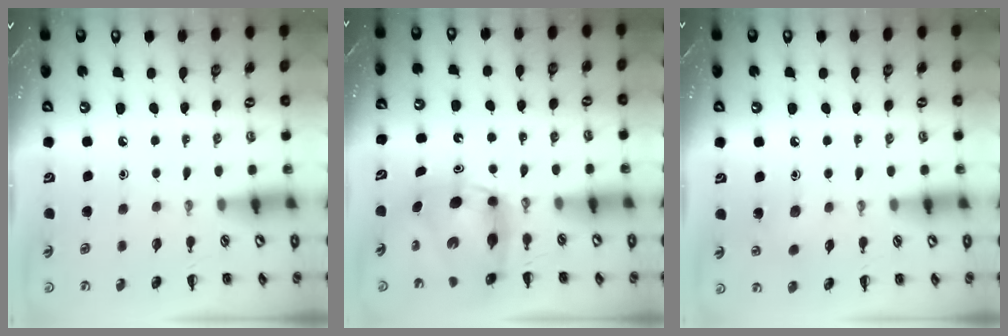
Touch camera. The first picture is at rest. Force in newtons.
{"total": 7.1, "press": 6.9, "slide": 1.8}
{"total": 6.6, "press": 6.4, "slide": 1.8}